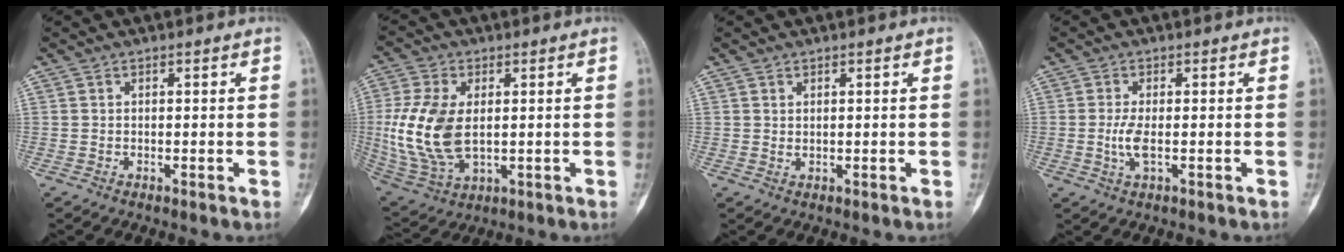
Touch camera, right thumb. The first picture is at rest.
{"total": 14.9, "force": [0.7, 8.7, 12.0], "torque": [-0.260, -0.008, 0.026]}
{"total": 0.6, "force": [0.3, 0.2, 0.4], "torque": [-0.006, -0.003, 0.006]}
{"total": 3.2, "force": [-0.4, 1.0, 3.1], "torque": [-0.076, -0.007, -0.007]}